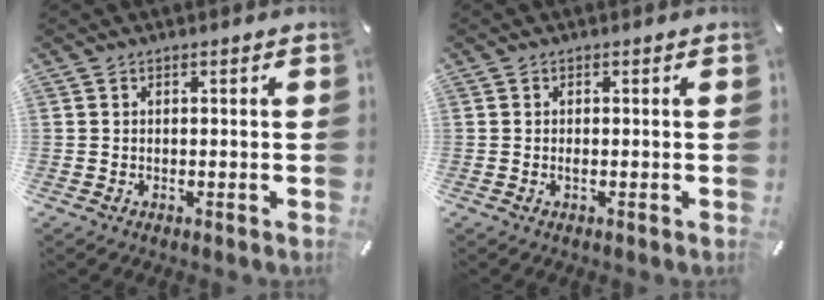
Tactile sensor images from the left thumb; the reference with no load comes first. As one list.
[{"total": 0.8, "force": [-0.2, 0.1, 0.8], "torque": [-0.015, -0.004, -0.003]}]